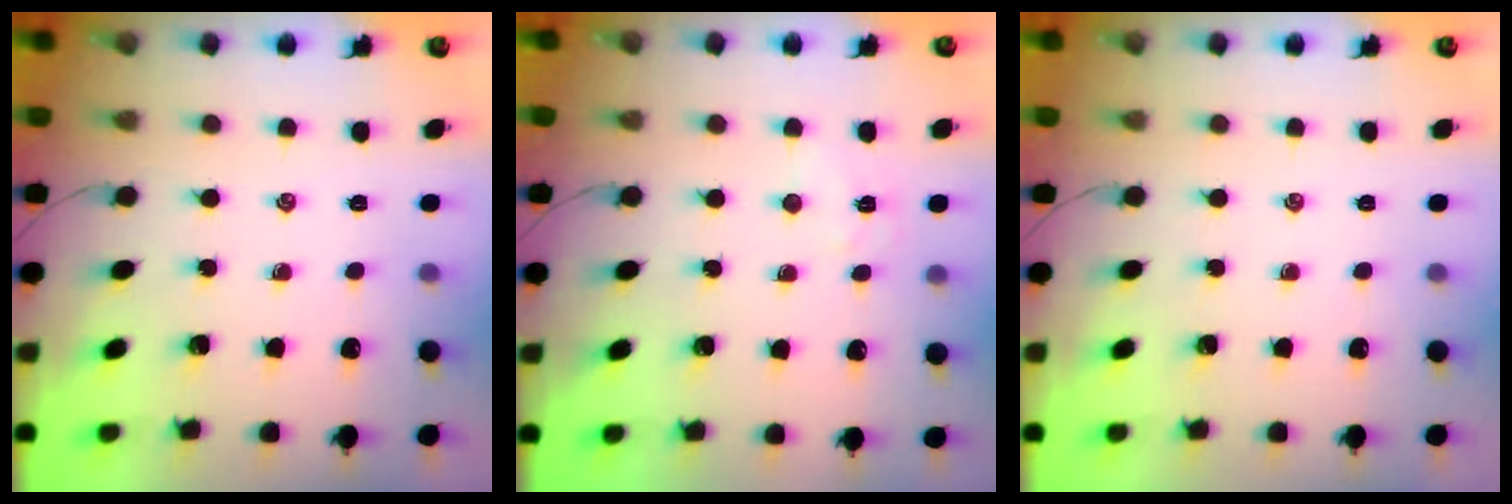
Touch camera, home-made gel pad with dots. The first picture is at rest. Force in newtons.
{"total": 4.9, "press": 4.8, "slide": 0.7}
{"total": 0.0}